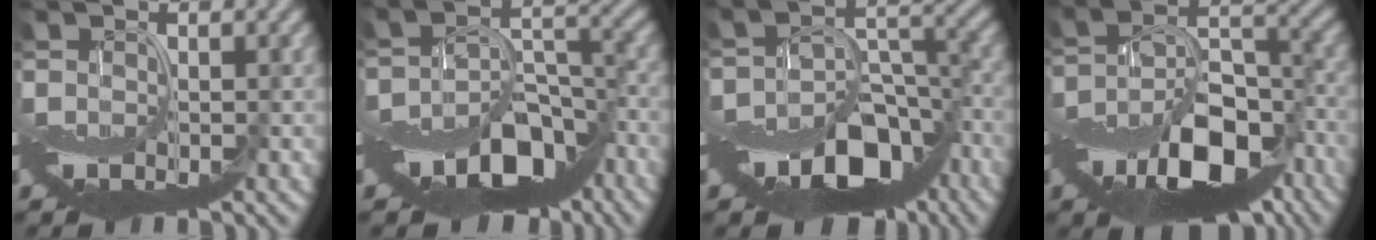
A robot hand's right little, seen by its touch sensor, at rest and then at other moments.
{"total": 8.7, "force": [-6.1, 3.9, 4.8], "torque": [-0.067, -0.003, -0.106]}
{"total": 10.1, "force": [-7.1, 4.9, 5.3], "torque": [-0.077, 0.004, -0.115]}
{"total": 10.9, "force": [-6.0, 5.4, 7.3], "torque": [-0.124, -0.004, -0.102]}